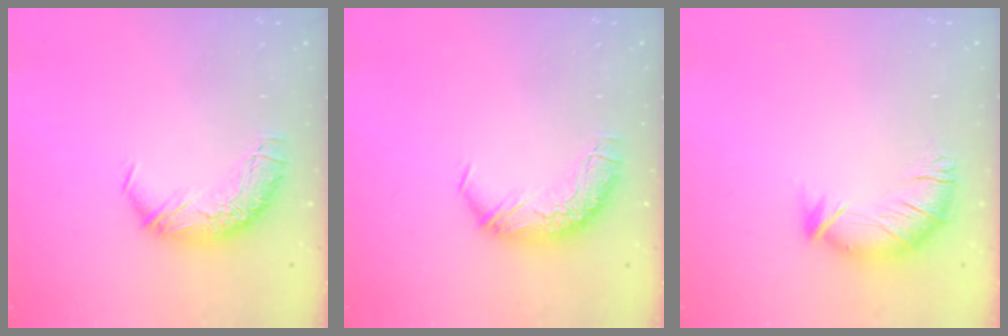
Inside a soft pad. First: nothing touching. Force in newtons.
{"total": 0.0}
{"total": 2.8, "press": 2.0, "slide": 2.1}